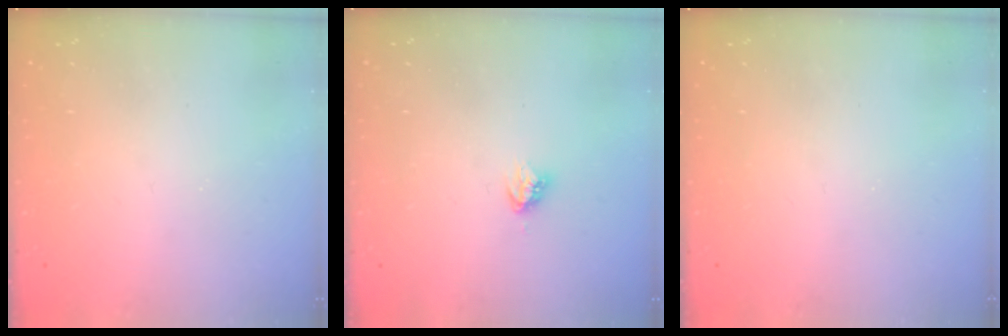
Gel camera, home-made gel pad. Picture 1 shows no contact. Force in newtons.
{"total": 4.0, "press": 3.9, "slide": 0.5}
{"total": 0.0}